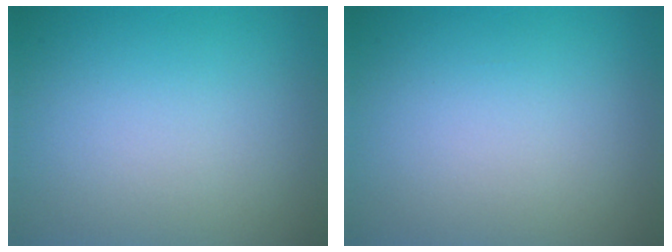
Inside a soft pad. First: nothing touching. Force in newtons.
{"total": 0.0}